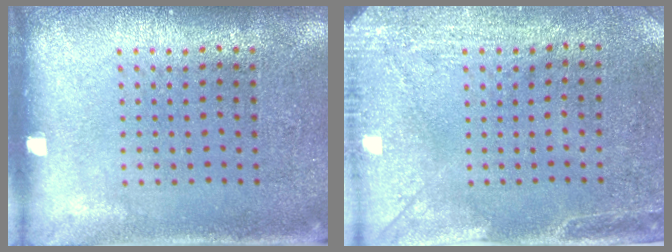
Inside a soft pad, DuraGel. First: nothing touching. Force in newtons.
{"total": 2.9, "press": 2.3, "slide": 1.8}